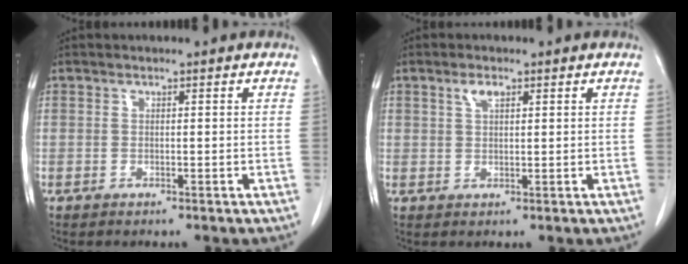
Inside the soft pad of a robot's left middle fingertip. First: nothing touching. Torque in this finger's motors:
{"motor_torque": [0.97, -0.82, -0.10, 0.02]}